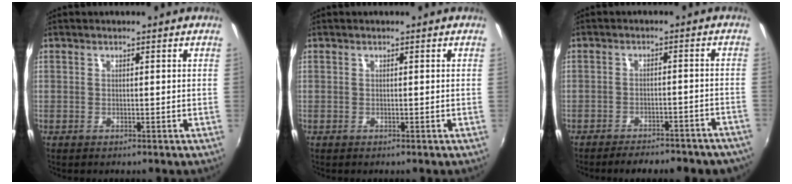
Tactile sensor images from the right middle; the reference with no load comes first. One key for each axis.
{"total": 0.0}
{"total": 13.4, "fx": -11.7, "fy": 3.4, "fz": 5.6, "tx": -0.103, "ty": -0.006, "tz": -0.135}